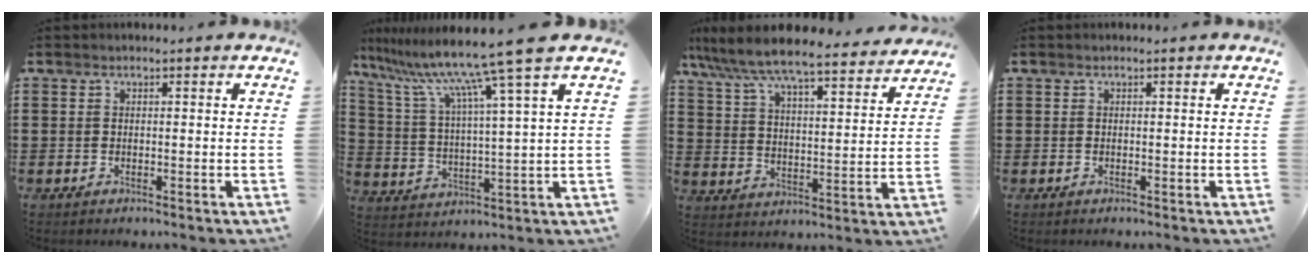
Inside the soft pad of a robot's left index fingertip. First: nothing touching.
{"total": 10.9, "force": [8.4, -1.4, 6.8], "torque": [-0.165, -0.045, 0.131]}
{"total": 7.2, "force": [6.7, 0.1, 2.6], "torque": [-0.080, -0.047, 0.111]}
{"total": 0.0}